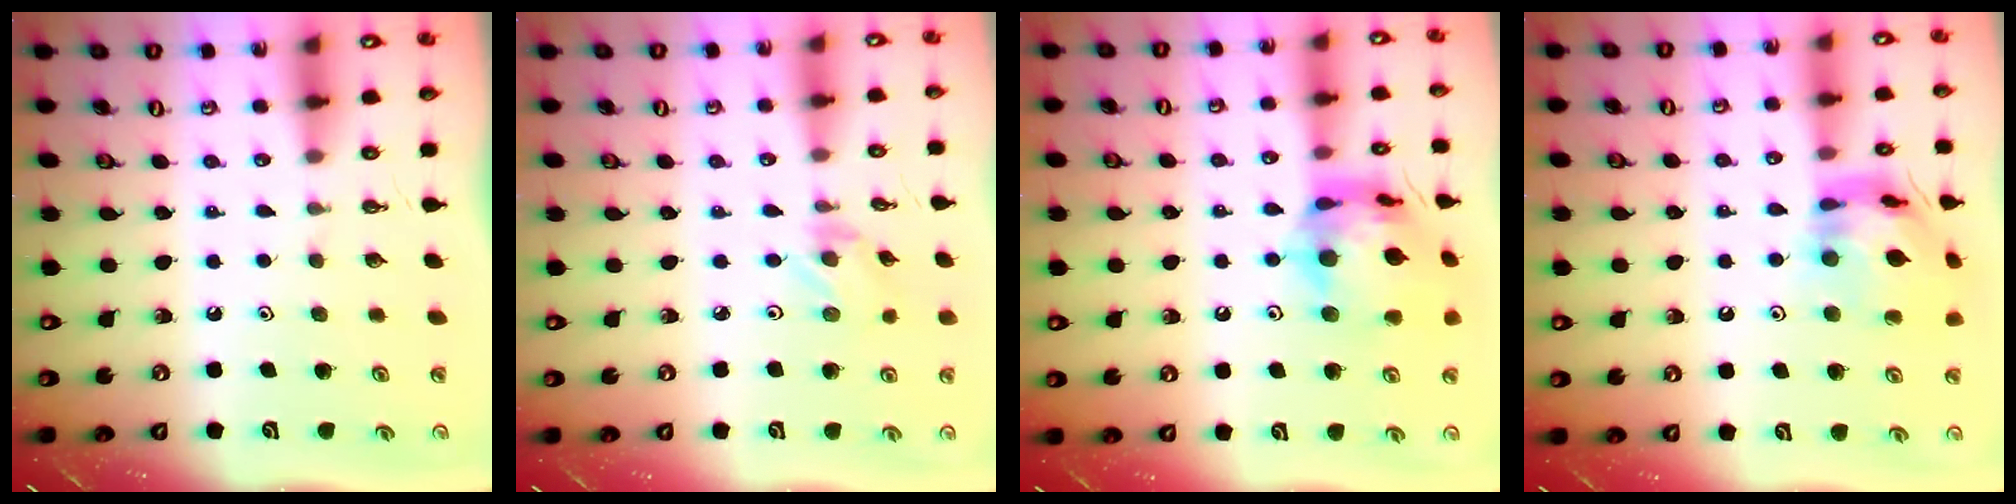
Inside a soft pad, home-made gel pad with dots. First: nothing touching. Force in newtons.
{"total": 1.6, "press": 1.5, "slide": 0.3}
{"total": 18.0, "press": 17.9, "slide": 2.0}
{"total": 16.0, "press": 15.9, "slide": 1.4}